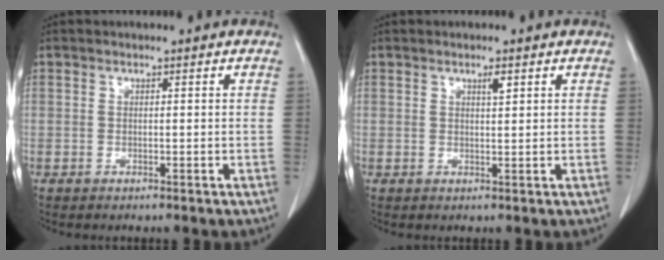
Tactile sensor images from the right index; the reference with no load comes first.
{"total": 1.4, "force": [0.8, 0.2, 1.1], "torque": [-0.022, -0.003, 0.013]}